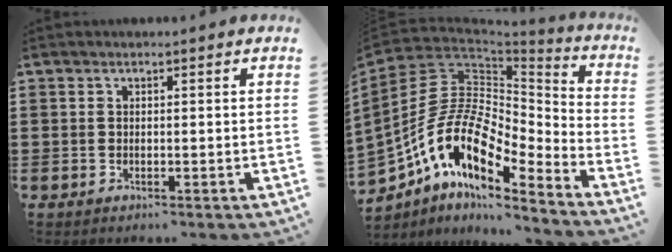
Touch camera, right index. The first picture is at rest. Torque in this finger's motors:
{"motor_torque": [2.14, 0.00, 0.48, 0.21]}